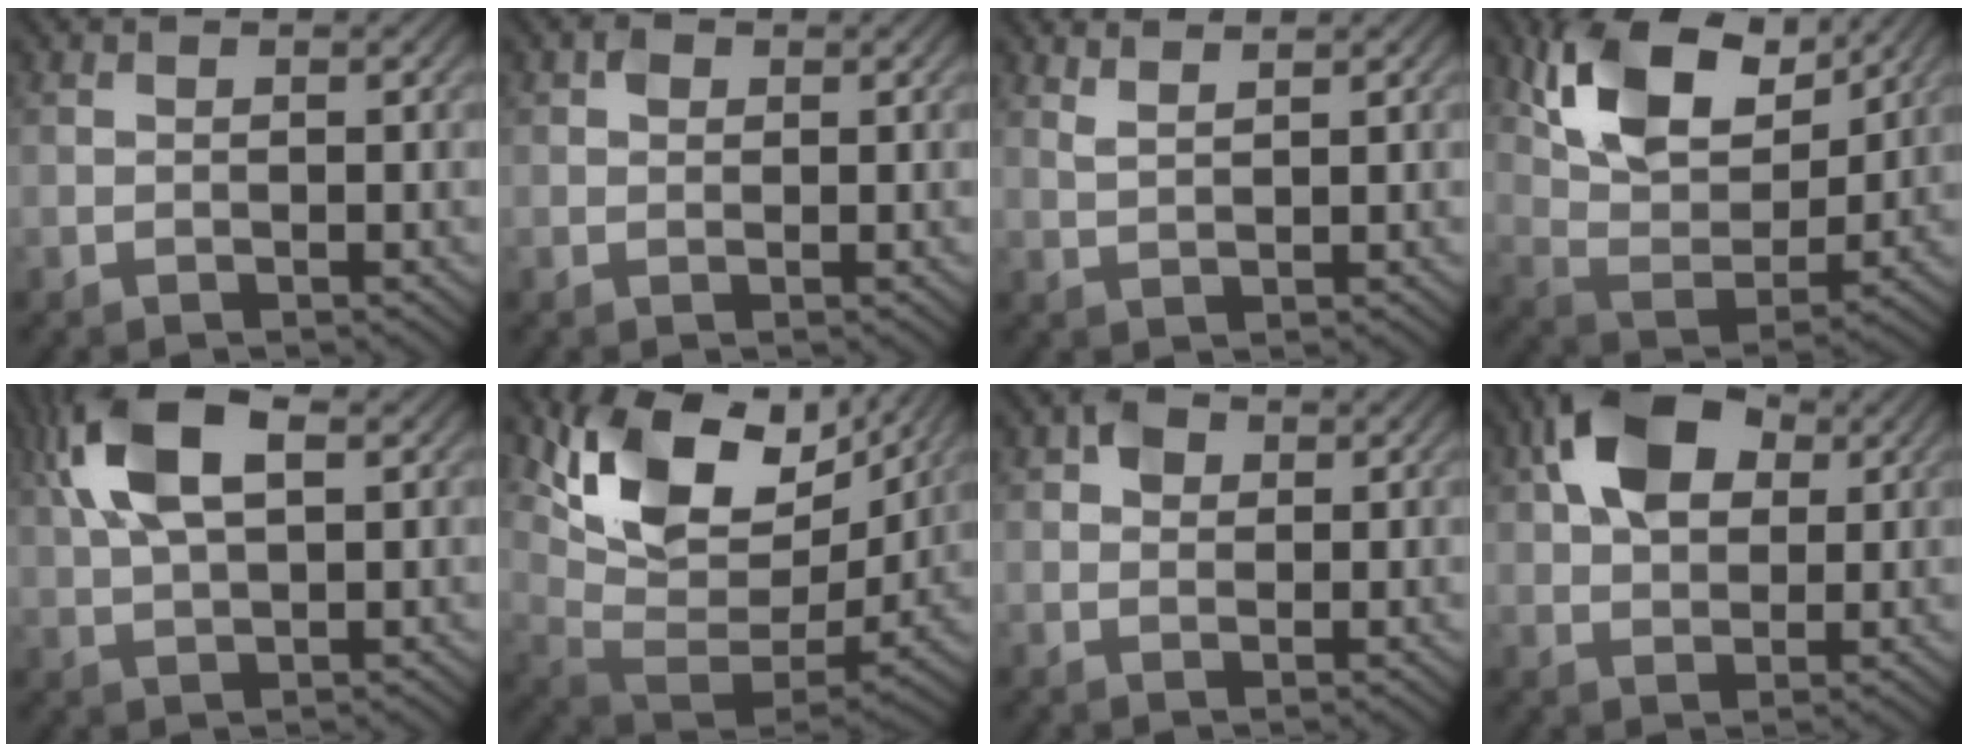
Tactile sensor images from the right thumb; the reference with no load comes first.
{"total": 1.2, "force": [0.5, 0.9, 0.5], "torque": [-0.009, 0.001, 0.006]}
{"total": 2.1, "force": [1.8, 0.4, 1.0], "torque": [-0.024, 0.000, 0.037]}
{"total": 13.1, "force": [7.1, 6.8, 8.7], "torque": [-0.183, 0.004, 0.133]}
{"total": 10.1, "force": [3.5, 4.6, 8.3], "torque": [-0.192, 0.021, 0.063]}
{"total": 15.7, "force": [7.0, 9.1, 10.8], "torque": [-0.230, -0.003, 0.142]}
{"total": 2.3, "force": [0.9, 1.8, 1.1], "torque": [-0.020, 0.005, 0.011]}
{"total": 9.1, "force": [3.1, 5.8, 6.2], "torque": [-0.127, 0.014, 0.050]}